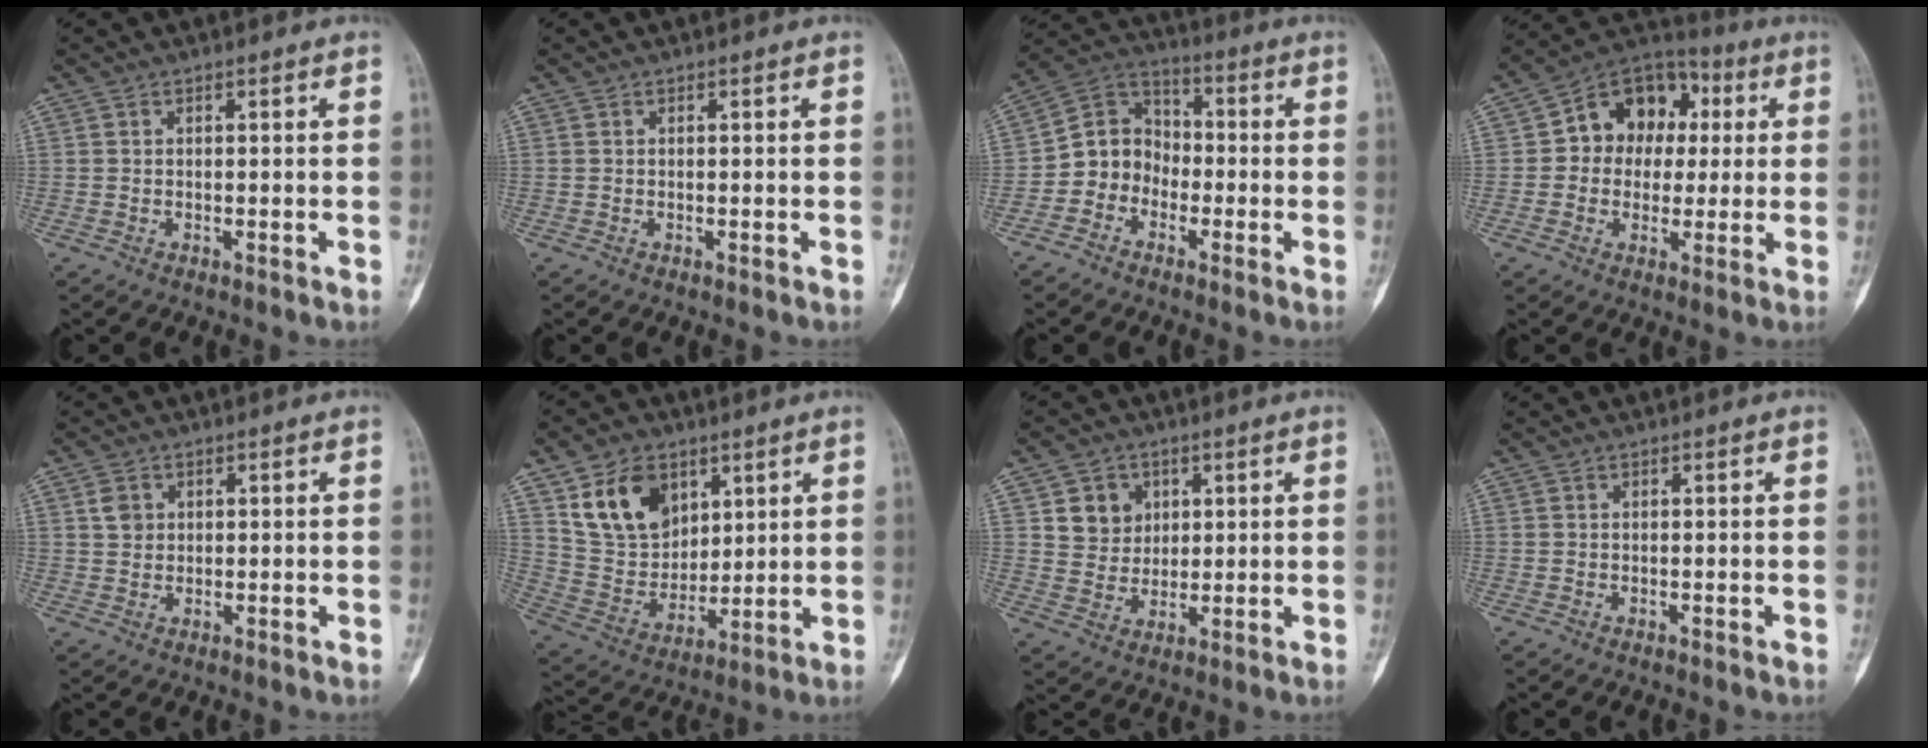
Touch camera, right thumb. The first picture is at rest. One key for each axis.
{"total": 0.0}
{"total": 9.0, "fx": -2.8, "fy": 7.9, "fz": 3.3, "tx": -0.029, "ty": 0.056, "tz": -0.066}
{"total": 13.7, "fx": 1.9, "fy": 10.9, "fz": 8.1, "tx": -0.068, "ty": 0.025, "tz": 0.020}
{"total": 3.1, "fx": 1.2, "fy": 2.5, "fz": 1.3, "tx": -0.014, "ty": -0.001, "tz": 0.024}
{"total": 14.6, "fx": 7.1, "fy": 10.3, "fz": 7.6, "tx": -0.102, "ty": -0.034, "tz": 0.147}
{"total": 7.0, "fx": 2.6, "fy": 6.2, "fz": 2.2, "tx": -0.006, "ty": -0.009, "tz": 0.049}
{"total": 0.0}